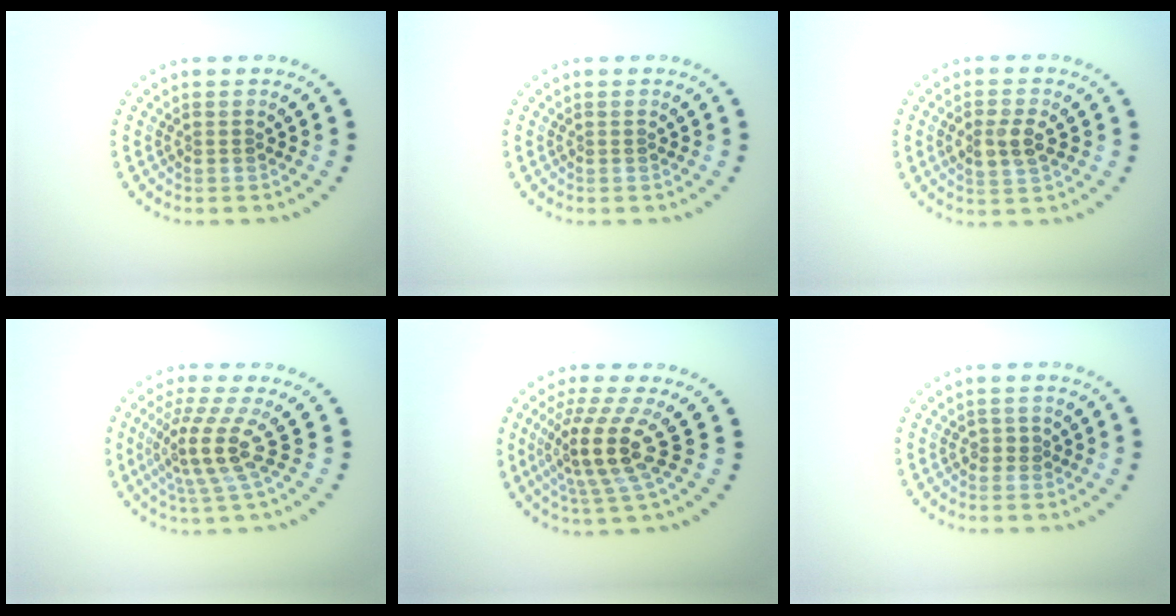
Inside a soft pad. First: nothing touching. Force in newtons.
{"total": 0.0}
{"total": 2.5, "press": 2.4, "slide": 0.6}
{"total": 4.2, "press": 3.0, "slide": 3.0}
{"total": 4.8, "press": 3.6, "slide": 3.3}
{"total": 0.6, "press": 0.5, "slide": 0.2}